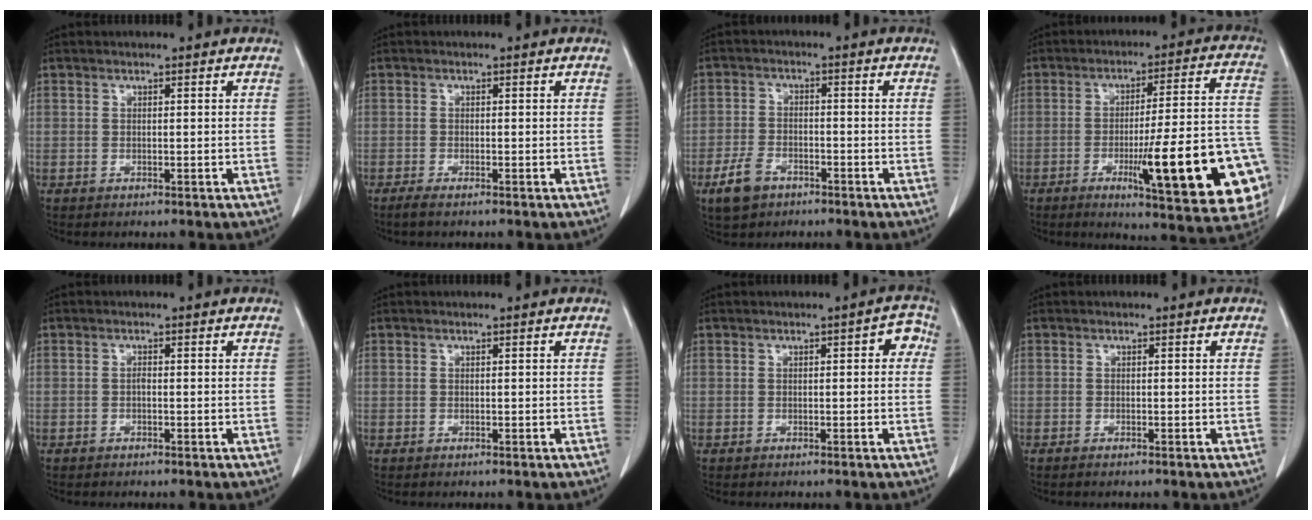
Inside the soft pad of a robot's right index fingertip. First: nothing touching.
{"total": 1.6, "force": [-1.3, 0.1, 1.0], "torque": [-0.024, -0.005, -0.024]}
{"total": 5.4, "force": [-3.4, 3.2, 2.8], "torque": [-0.064, -0.001, -0.057]}
{"total": 22.2, "force": [-6.9, 2.6, 21.0], "torque": [-0.192, 0.007, -0.083]}
{"total": 0.5, "force": [-0.2, 0.2, 0.5], "torque": [-0.010, 0.002, -0.005]}
{"total": 0.0}
{"total": 2.7, "force": [0.4, 1.2, 2.4], "torque": [-0.018, 0.016, 0.000]}
{"total": 0.6, "force": [-0.5, 0.0, 0.3], "torque": [-0.010, -0.003, -0.009]}